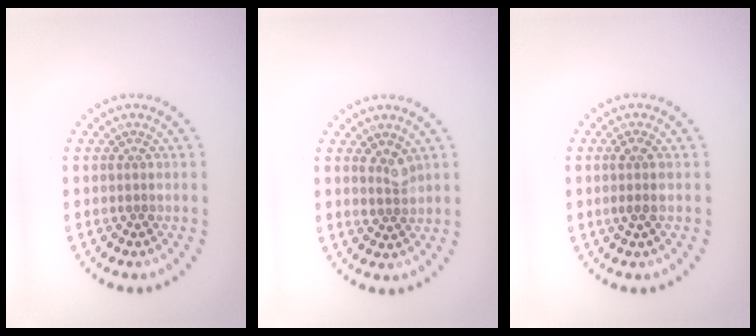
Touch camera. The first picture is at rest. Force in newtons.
{"total": 1.7, "press": 1.4, "slide": 0.9}
{"total": 1.4, "press": 1.2, "slide": 0.7}